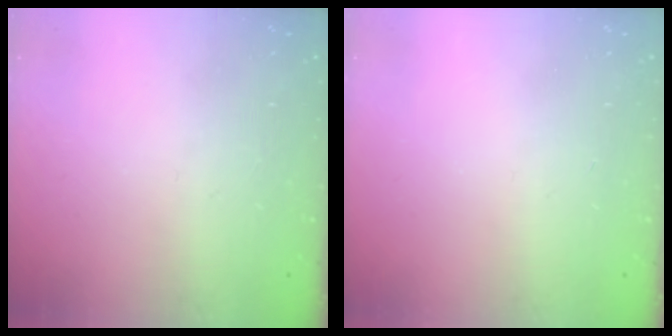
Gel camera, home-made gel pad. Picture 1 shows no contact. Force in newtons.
{"total": 0.0}